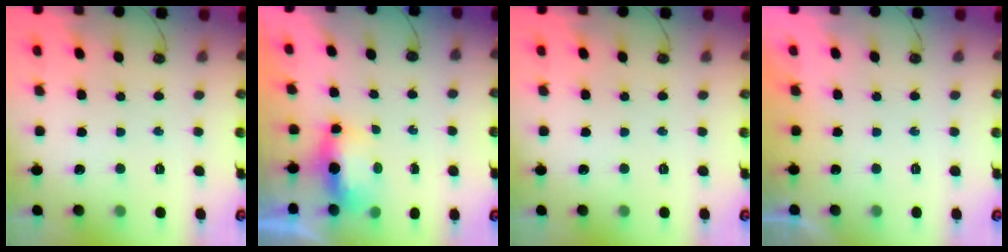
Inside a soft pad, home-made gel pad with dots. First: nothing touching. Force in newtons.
{"total": 5.9, "press": 5.8, "slide": 1.2}
{"total": 0.0}
{"total": 0.0}